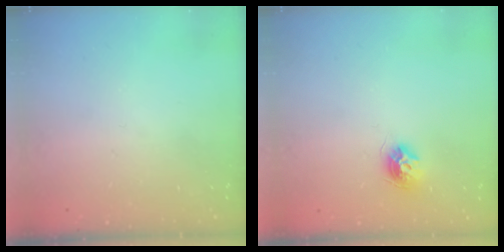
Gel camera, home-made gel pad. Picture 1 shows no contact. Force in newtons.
{"total": 9.1, "press": 9.1, "slide": 0.3}